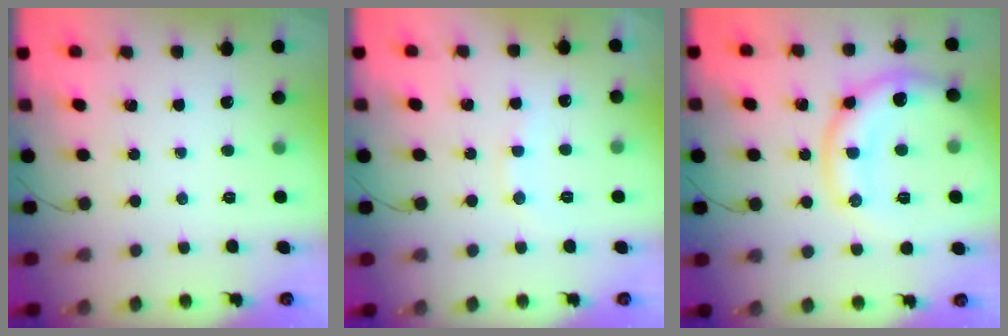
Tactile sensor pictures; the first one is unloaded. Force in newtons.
{"total": 7.4, "press": 7.3, "slide": 1.3}
{"total": 15.1, "press": 15.0, "slide": 0.9}